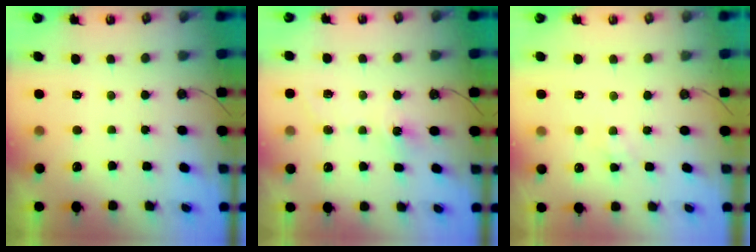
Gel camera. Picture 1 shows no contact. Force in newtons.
{"total": 5.3, "press": 5.3, "slide": 0.5}
{"total": 3.5, "press": 3.5, "slide": 0.6}